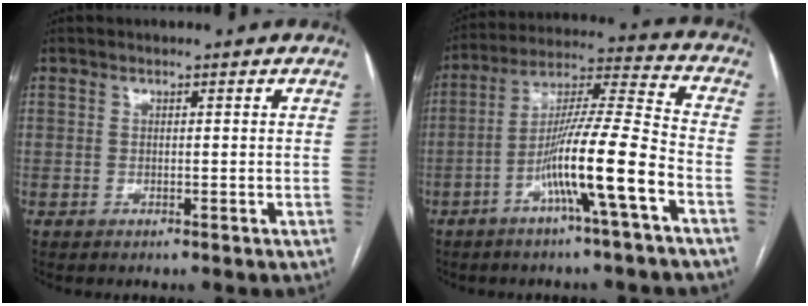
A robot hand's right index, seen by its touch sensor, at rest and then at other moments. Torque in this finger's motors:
{"motor_torque": [2.14, 0.00, 1.05, 0.21]}